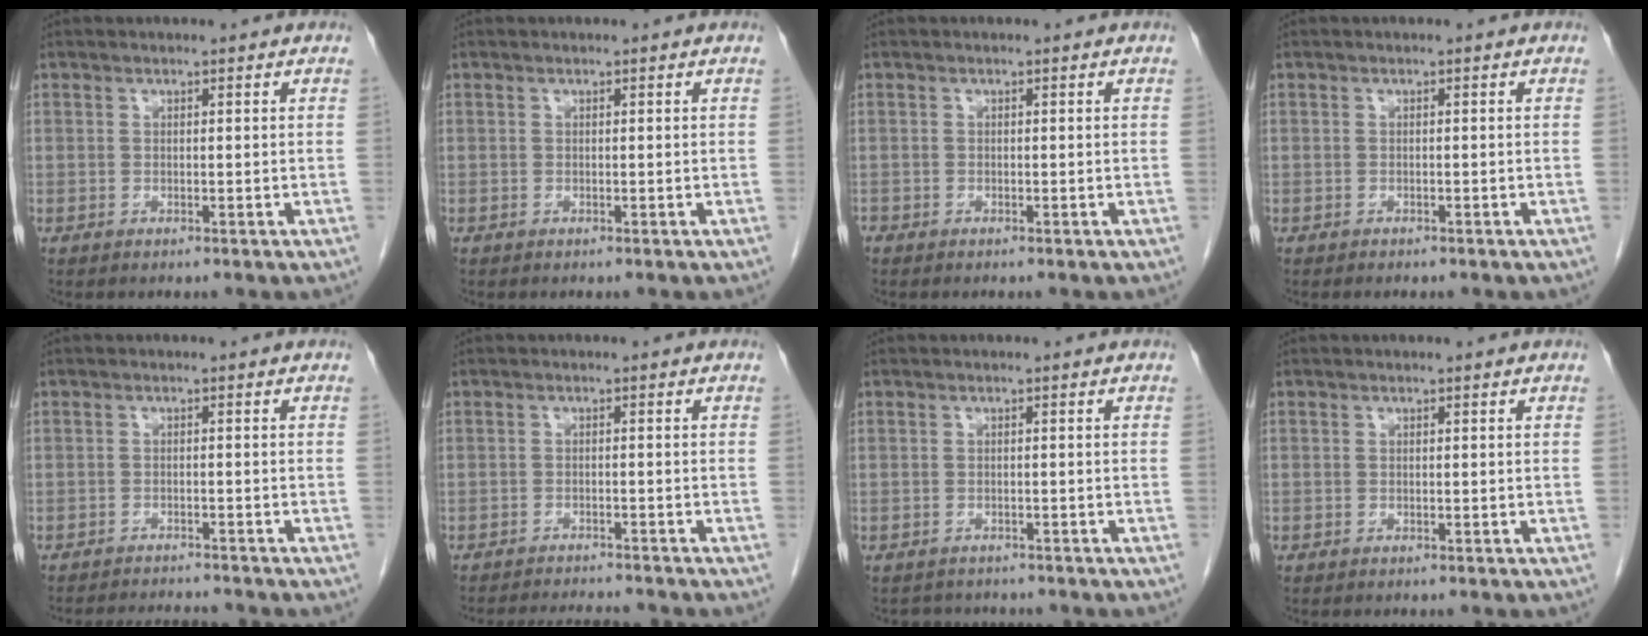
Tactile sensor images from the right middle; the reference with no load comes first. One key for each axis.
{"total": 0.0}
{"total": 0.6, "fx": -0.5, "fy": 0.3, "fz": 0.1, "tx": -0.007, "ty": 0.000, "tz": -0.012}
{"total": 1.1, "fx": -0.9, "fy": 0.3, "fz": 0.5, "tx": -0.017, "ty": -0.003, "tz": -0.009}
{"total": 6.1, "fx": -5.9, "fy": 0.2, "fz": 1.4, "tx": -0.019, "ty": -0.009, "tz": -0.086}
{"total": 7.1, "fx": -6.8, "fy": 0.4, "fz": 1.9, "tx": -0.029, "ty": -0.008, "tz": -0.098}
{"total": 2.9, "fx": -2.7, "fy": 1.1, "fz": 0.1, "tx": -0.003, "ty": -0.003, "tz": -0.036}
{"total": 0.0}